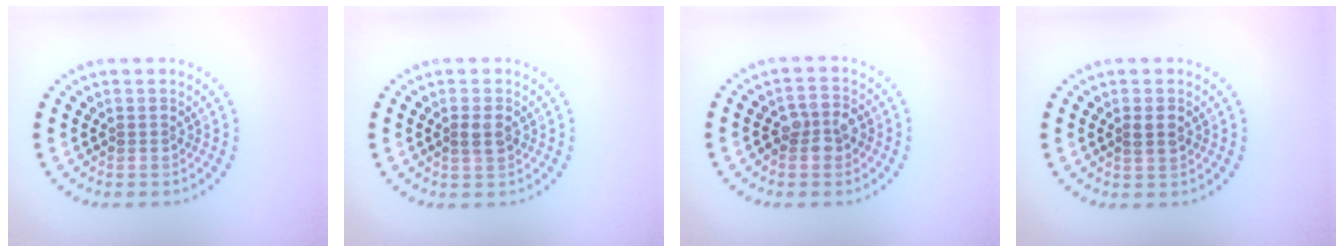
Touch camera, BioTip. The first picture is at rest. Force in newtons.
{"total": 1.5, "press": 1.5, "slide": 0.2}
{"total": 2.4, "press": 2.4, "slide": 0.4}
{"total": 1.4, "press": 1.4, "slide": 0.3}